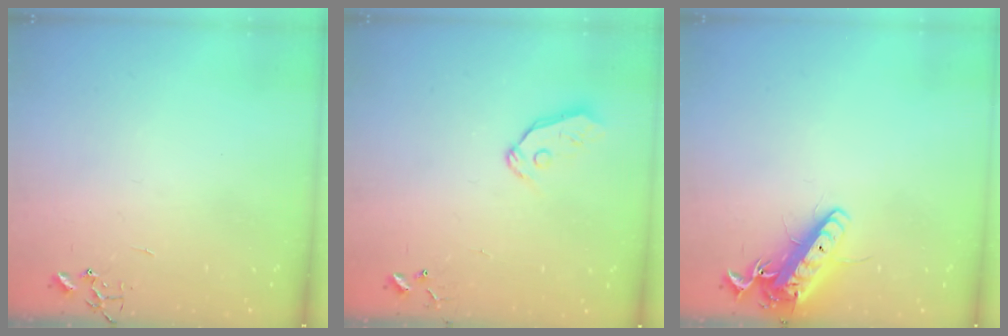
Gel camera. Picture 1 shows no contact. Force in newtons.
{"total": 6.8, "press": 6.8, "slide": 0.7}
{"total": 15.0, "press": 14.7, "slide": 2.8}